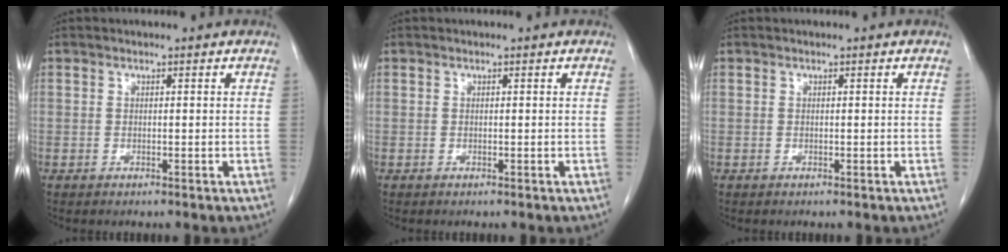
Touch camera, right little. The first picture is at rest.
{"total": 0.0}
{"total": 0.0}